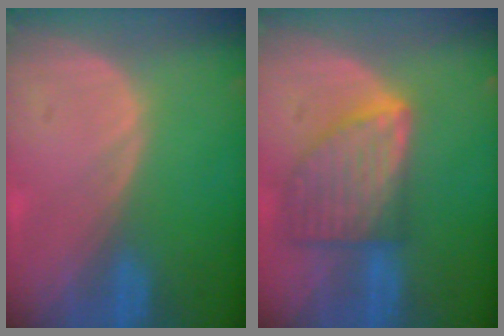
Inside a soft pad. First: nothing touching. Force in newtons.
{"total": 8.3, "press": 7.5, "slide": 3.6}